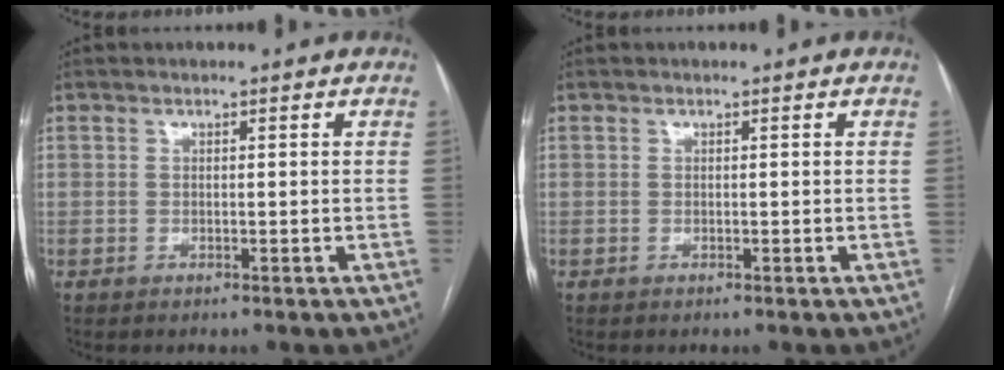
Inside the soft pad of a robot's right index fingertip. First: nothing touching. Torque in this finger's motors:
{"motor_torque": [-0.22, 0.24, -0.02, 0.00]}